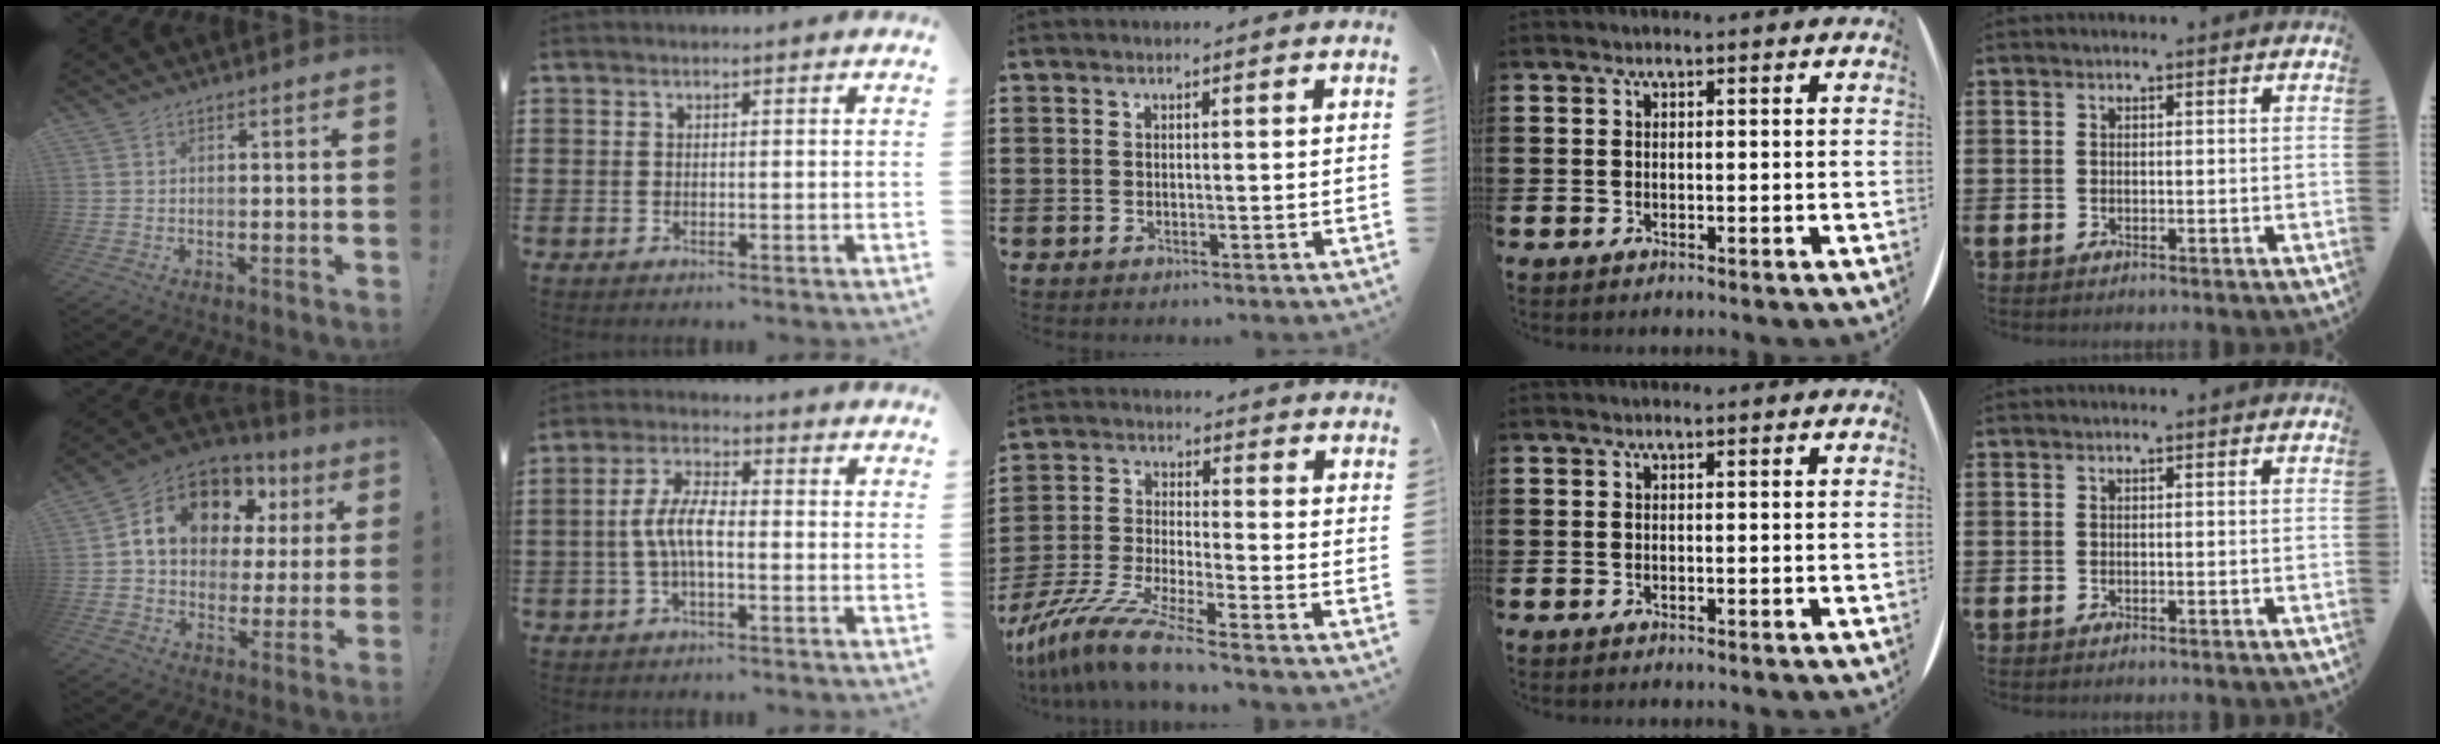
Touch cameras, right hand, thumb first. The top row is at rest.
{"thumb": {"total": 15.1, "force": [6.6, 10.6, 8.5], "torque": [-0.137, -0.032, 0.125]}, "index": {"total": 6.3, "force": [-0.9, 2.4, 5.7], "torque": [-0.129, 0.000, -0.025]}, "middle": {"total": 9.4, "force": [-8.1, -0.1, 4.8], "torque": [-0.107, -0.009, -0.164]}}